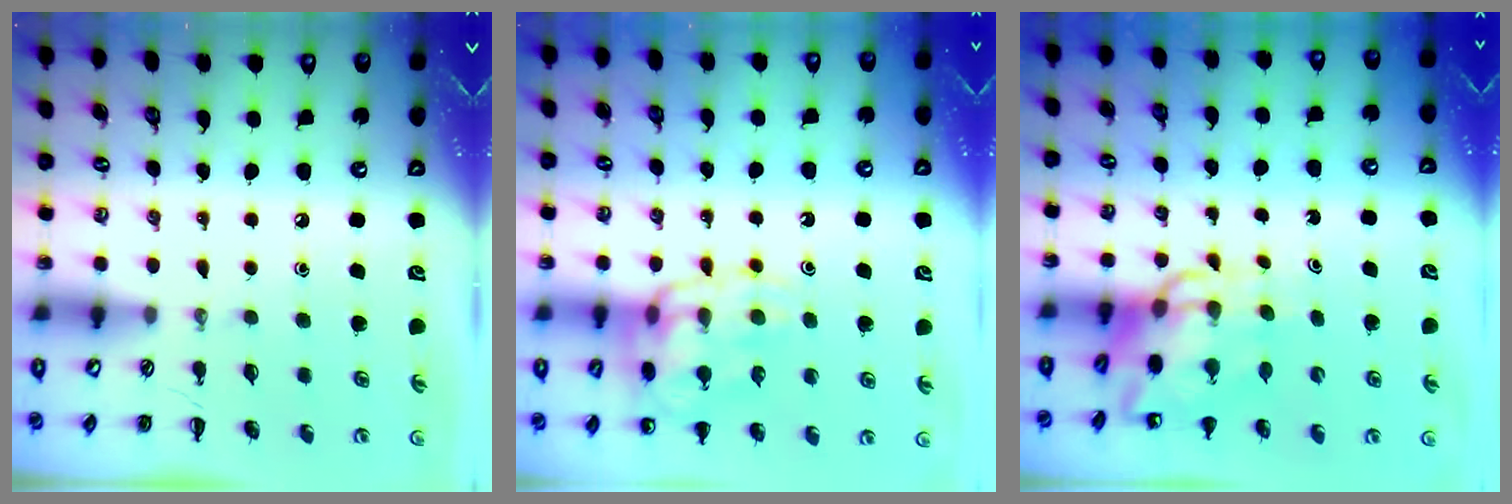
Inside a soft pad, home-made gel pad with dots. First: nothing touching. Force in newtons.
{"total": 15.2, "press": 15.0, "slide": 2.4}
{"total": 9.7, "press": 9.3, "slide": 2.7}